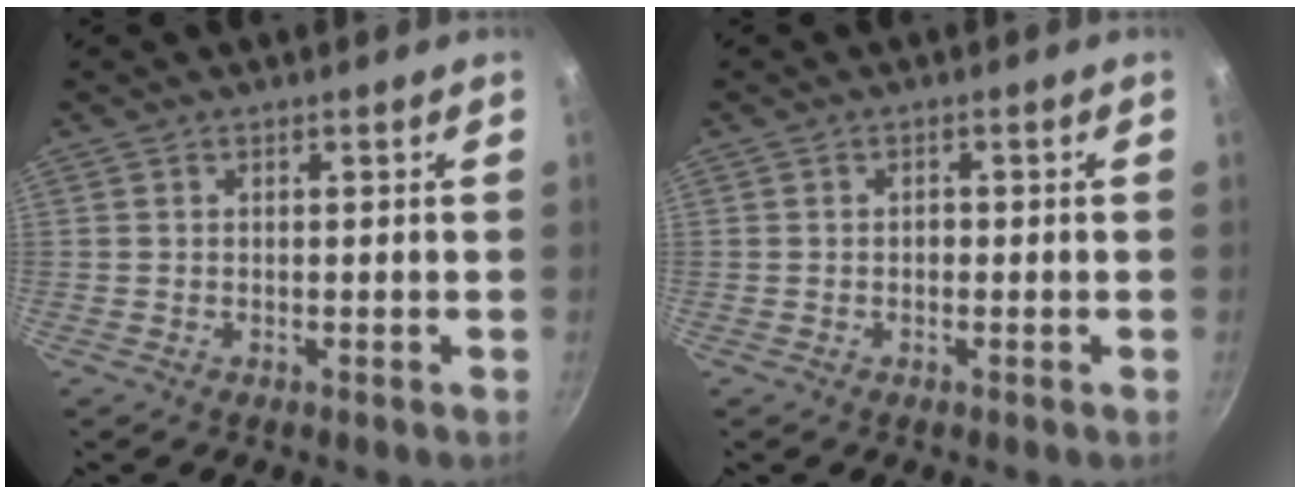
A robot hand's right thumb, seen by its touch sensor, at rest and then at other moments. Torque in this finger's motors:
{"motor_torque": [-0.29, 0.58, 0.45, -0.43, 0.06]}